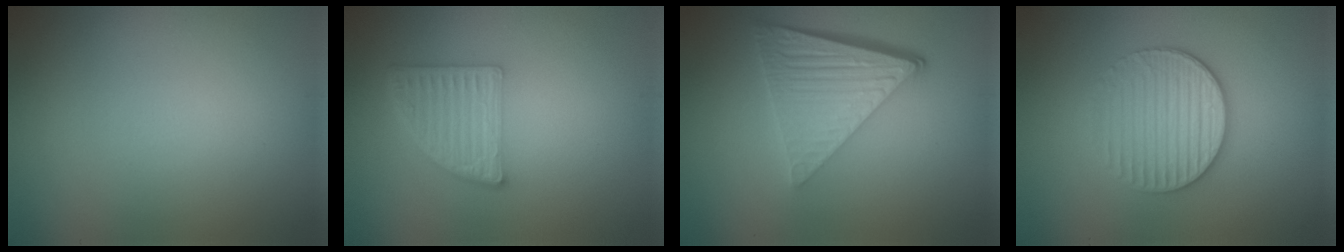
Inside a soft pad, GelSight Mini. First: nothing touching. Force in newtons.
{"total": 4.8, "press": 3.4, "slide": 3.4}
{"total": 6.5, "press": 4.3, "slide": 4.9}
{"total": 3.9, "press": 3.4, "slide": 1.9}